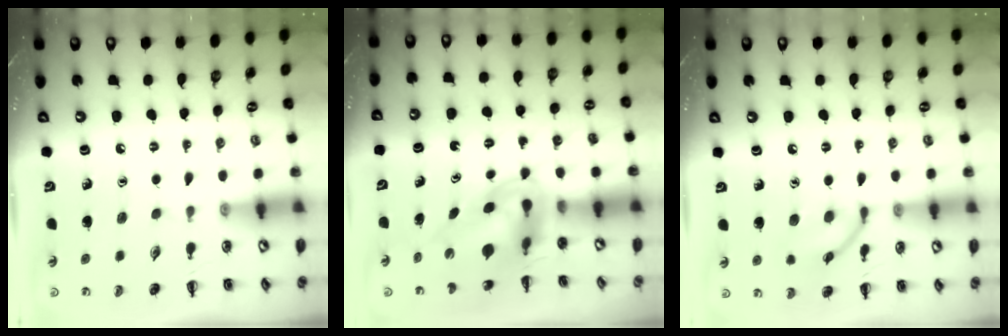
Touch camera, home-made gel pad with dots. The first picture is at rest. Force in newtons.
{"total": 5.7, "press": 5.7, "slide": 0.8}
{"total": 9.9, "press": 9.9, "slide": 0.4}